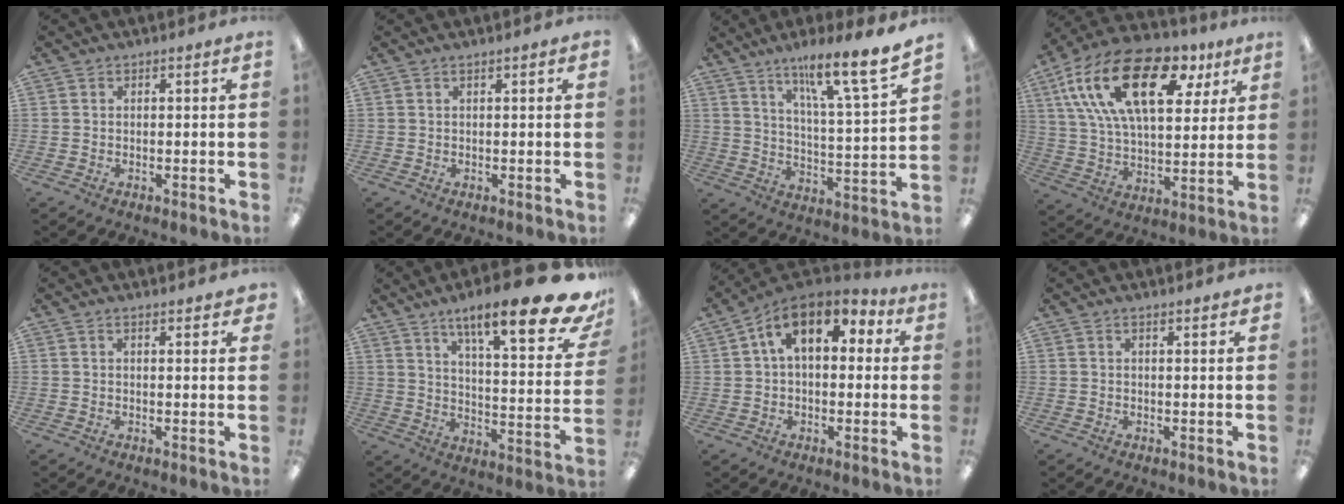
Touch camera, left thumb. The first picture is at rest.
{"total": 0.8, "force": [0.4, 0.1, 0.6], "torque": [-0.012, 0.002, 0.006]}
{"total": 14.1, "force": [11.2, 0.7, 8.5], "torque": [-0.133, -0.088, 0.174]}
{"total": 23.8, "force": [11.2, 11.9, 17.3], "torque": [-0.318, -0.028, 0.190]}
{"total": 1.6, "force": [1.4, 0.4, 0.7], "torque": [-0.006, -0.003, 0.024]}
{"total": 20.8, "force": [14.0, 4.5, 14.7], "torque": [-0.218, -0.093, 0.219]}
{"total": 12.0, "force": [5.2, 6.8, 8.4], "torque": [-0.146, 0.002, 0.094]}
{"total": 1.0, "force": [0.9, 0.1, 0.5], "torque": [-0.002, -0.003, 0.014]}